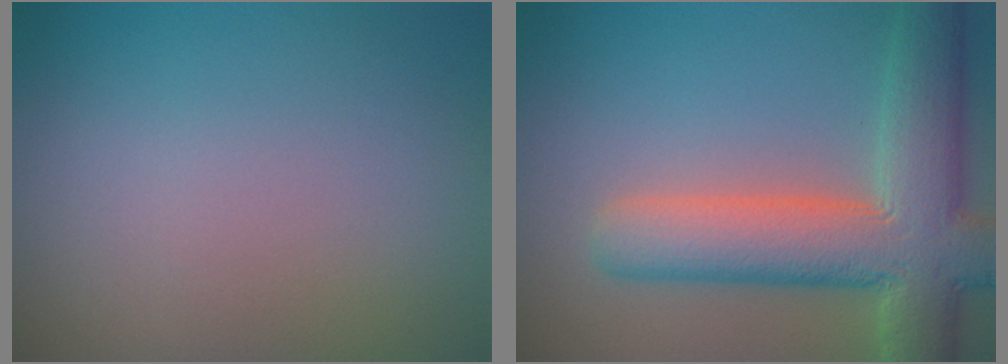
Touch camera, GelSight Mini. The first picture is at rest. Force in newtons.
{"total": 9.5, "press": 9.4, "slide": 0.8}